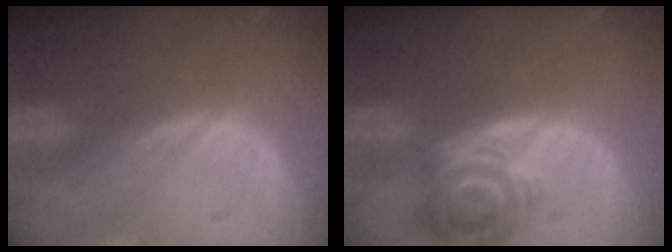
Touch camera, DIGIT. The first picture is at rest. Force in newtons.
{"total": 6.1, "press": 6.1, "slide": 0.3}